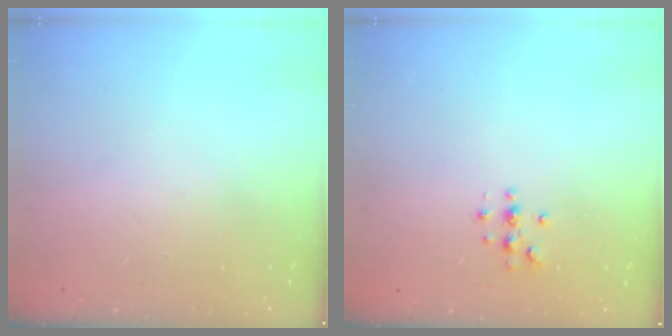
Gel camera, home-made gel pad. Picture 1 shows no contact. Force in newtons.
{"total": 3.3, "press": 3.3, "slide": 0.4}